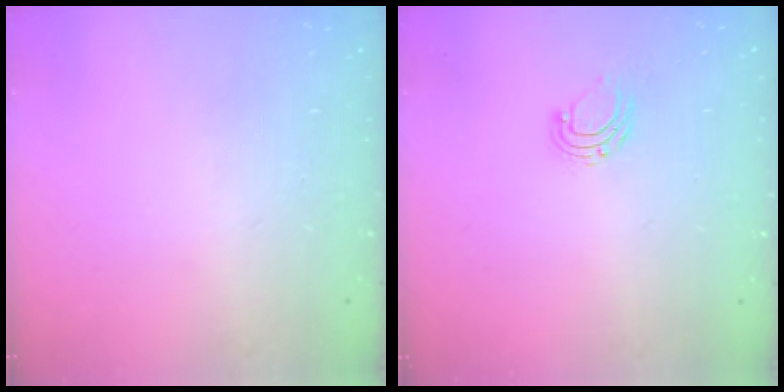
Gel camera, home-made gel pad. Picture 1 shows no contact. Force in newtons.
{"total": 5.7, "press": 5.7, "slide": 0.4}